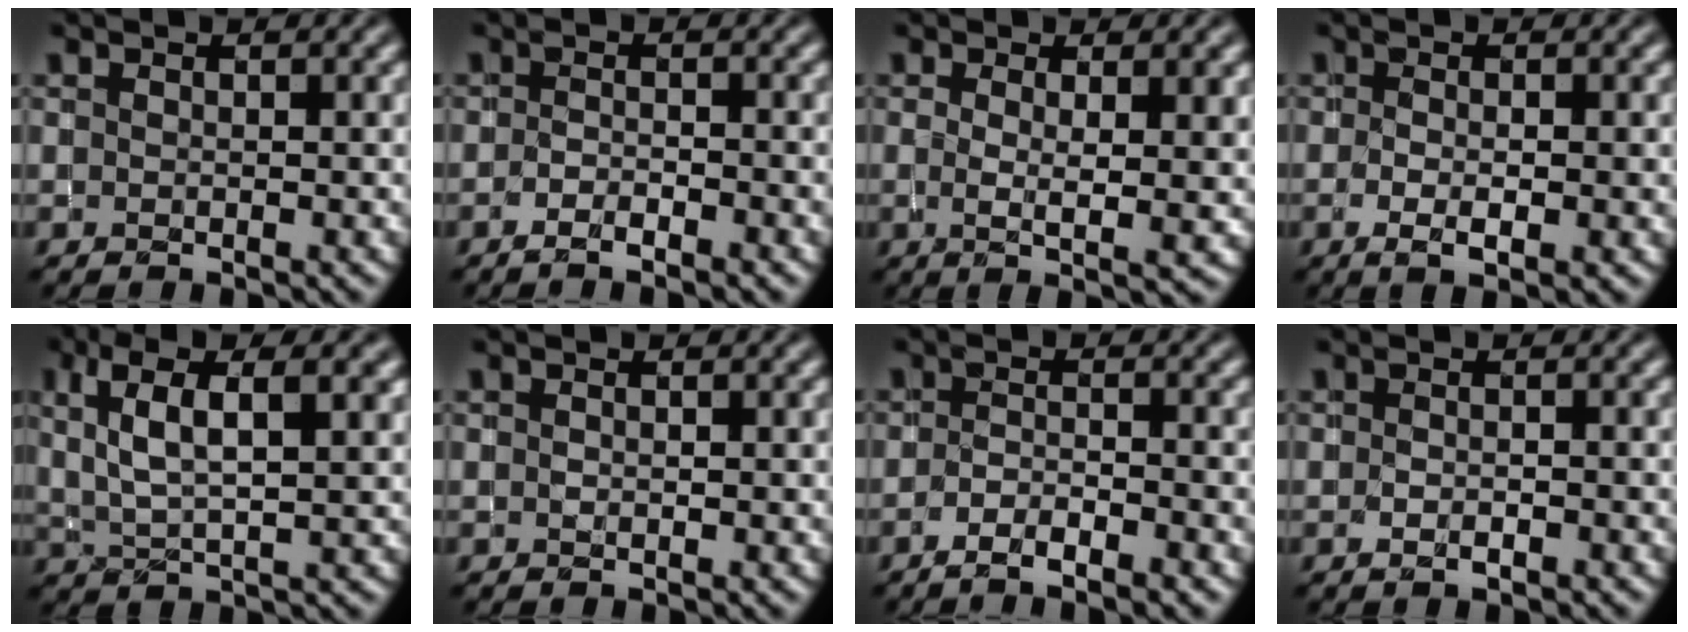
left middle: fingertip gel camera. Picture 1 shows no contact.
{"total": 2.1, "force": [-1.4, 0.4, 1.5], "torque": [-0.027, 0.002, -0.028]}
{"total": 4.0, "force": [0.5, 1.0, 3.9], "torque": [-0.057, -0.006, 0.009]}
{"total": 2.5, "force": [-0.5, 0.8, 2.3], "torque": [-0.043, -0.009, -0.007]}
{"total": 6.4, "force": [2.7, 2.1, 5.4], "torque": [-0.099, 0.012, 0.052]}
{"total": 0.0}
{"total": 3.1, "force": [-2.1, 0.6, 2.3], "torque": [-0.041, 0.004, -0.039]}
{"total": 0.8, "force": [-0.5, 0.3, 0.5], "torque": [-0.010, 0.000, -0.008]}